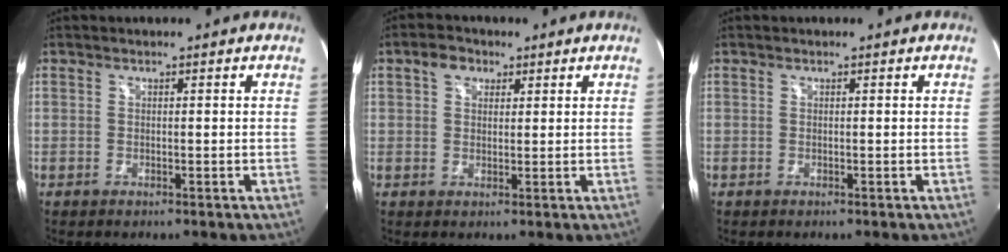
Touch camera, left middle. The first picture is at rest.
{"total": 3.4, "force": [1.7, 2.5, 1.6], "torque": [-0.033, 0.014, 0.031]}
{"total": 0.0}